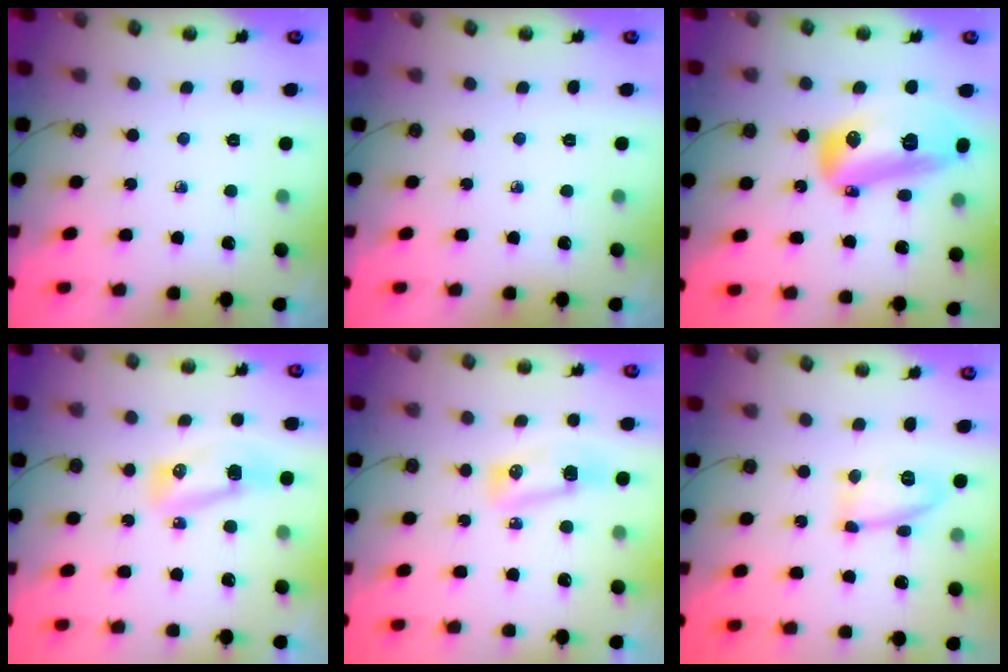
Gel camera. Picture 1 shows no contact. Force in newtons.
{"total": 0.0}
{"total": 17.4, "press": 17.1, "slide": 3.1}
{"total": 7.8, "press": 7.8, "slide": 1.0}
{"total": 7.4, "press": 7.3, "slide": 0.7}
{"total": 10.3, "press": 10.3, "slide": 0.5}